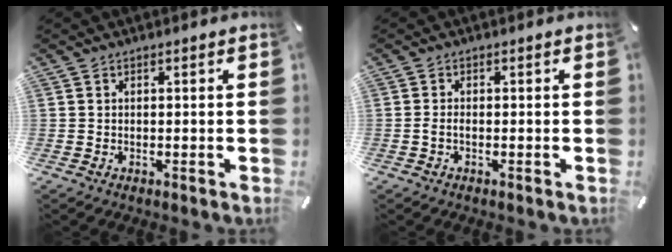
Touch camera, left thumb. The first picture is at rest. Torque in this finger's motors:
{"motor_torque": [-0.04, -0.06, 0.26, 0.05, -0.01]}